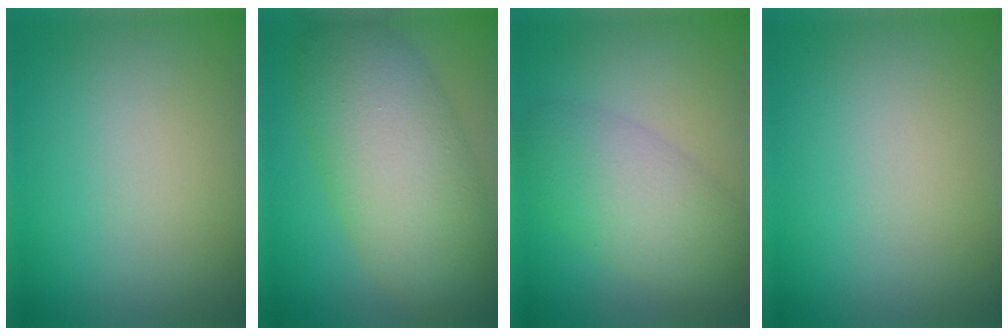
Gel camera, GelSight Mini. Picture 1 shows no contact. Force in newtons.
{"total": 8.9, "press": 8.9, "slide": 0.2}
{"total": 5.3, "press": 5.3, "slide": 0.3}
{"total": 0.0}